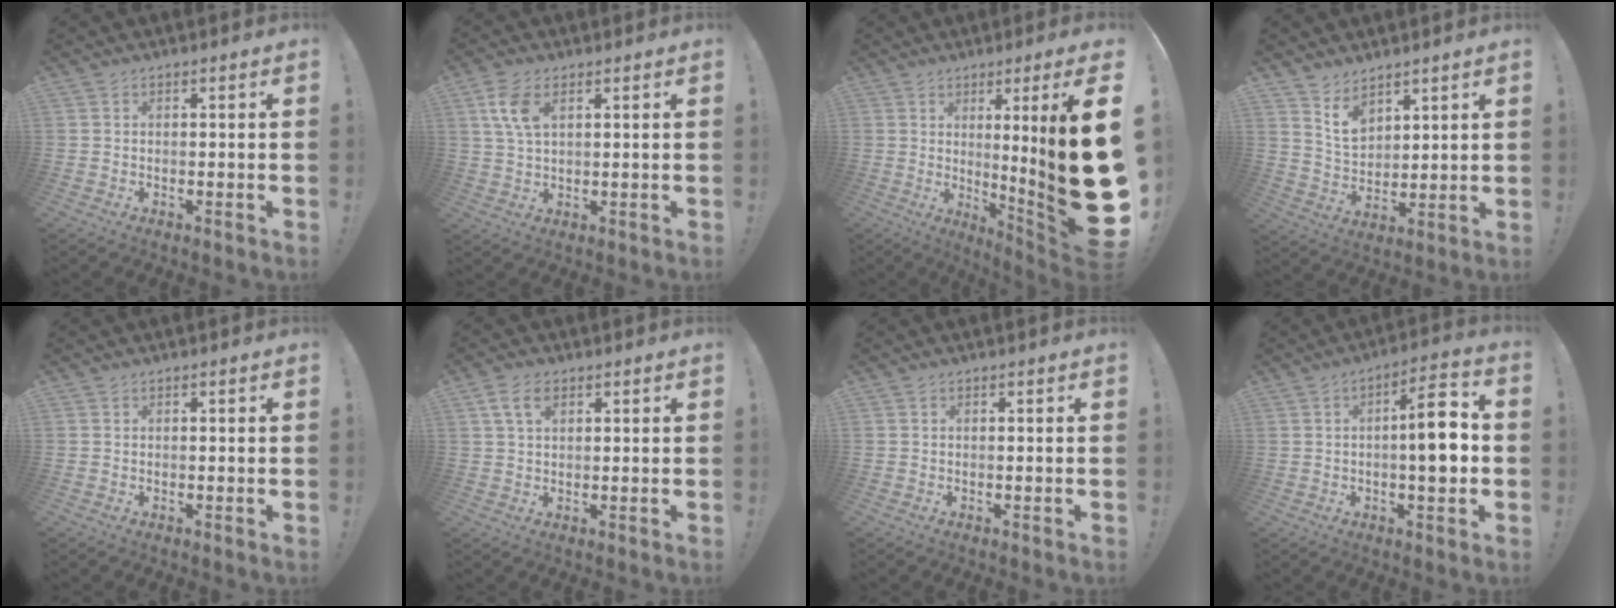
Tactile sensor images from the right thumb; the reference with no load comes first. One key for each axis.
{"total": 7.3, "fx": 3.1, "fy": 3.9, "fz": 5.3, "tx": -0.118, "ty": -0.005, "tz": 0.057}
{"total": 20.3, "fx": 2.6, "fy": -0.1, "fz": 20.1, "tx": -0.277, "ty": -0.072, "tz": 0.046}
{"total": 8.3, "fx": 5.8, "fy": 5.2, "fz": 3.0, "tx": -0.048, "ty": -0.041, "tz": 0.111}
{"total": 0.0}
{"total": 5.4, "fx": 2.5, "fy": 3.2, "fz": 3.6, "tx": -0.067, "ty": -0.003, "tz": 0.048}
{"total": 0.0}
{"total": 11.0, "fx": -0.5, "fy": 3.7, "fz": 10.3, "tx": -0.138, "ty": 0.005, "tz": -0.016}